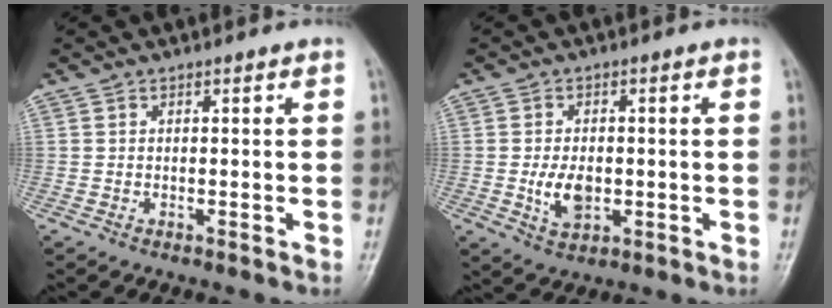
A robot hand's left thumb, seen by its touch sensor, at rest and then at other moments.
{"total": 5.8, "force": [-0.8, 3.7, 4.4], "torque": [-0.070, -0.005, -0.009]}